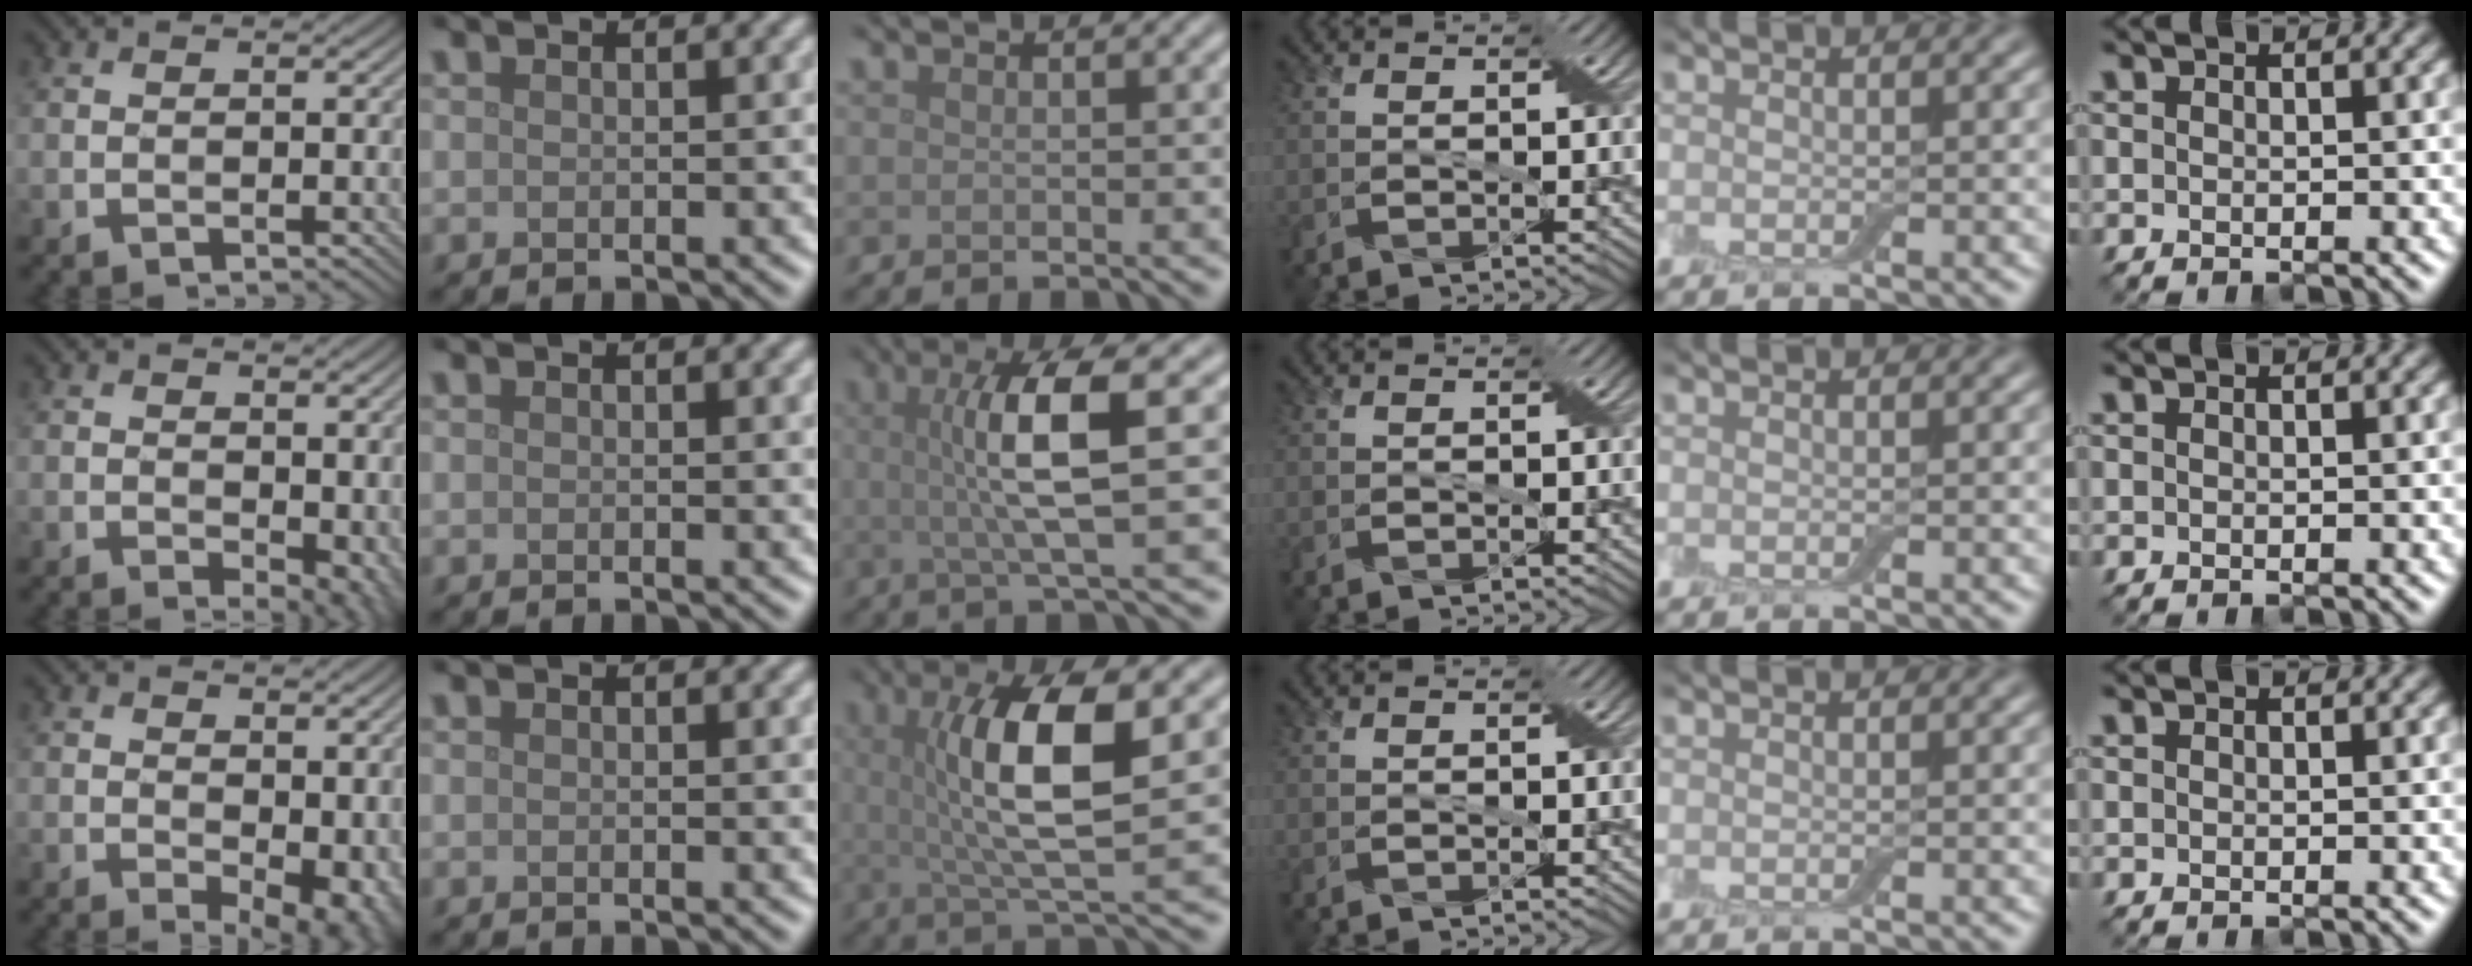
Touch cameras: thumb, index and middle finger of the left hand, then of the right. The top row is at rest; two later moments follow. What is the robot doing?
{"motion": "pour", "object": "bottle"}